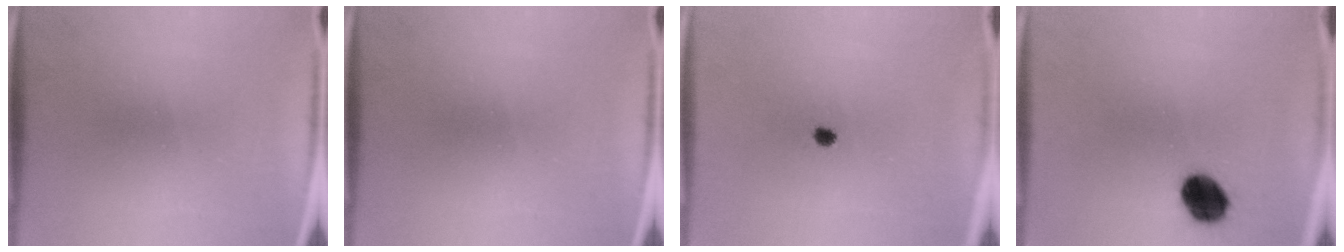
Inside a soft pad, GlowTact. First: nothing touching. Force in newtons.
{"total": 0.0}
{"total": 1.5}
{"total": 8.5}